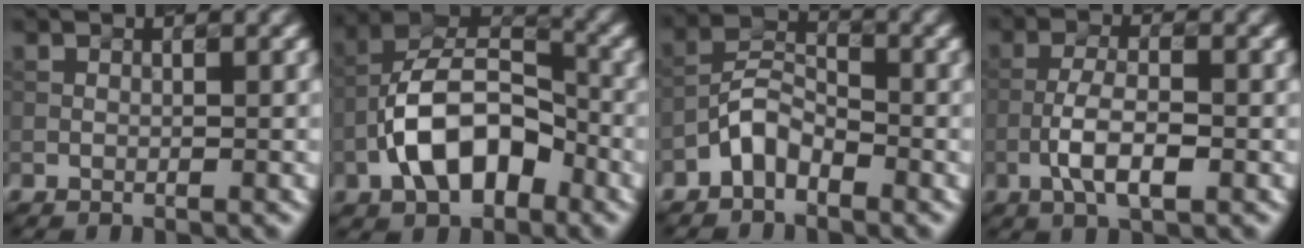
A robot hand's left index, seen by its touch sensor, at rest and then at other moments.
{"total": 8.7, "force": [-3.5, 4.7, 6.4], "torque": [-0.112, 0.017, -0.068]}
{"total": 3.2, "force": [-2.1, 1.7, 1.7], "torque": [-0.029, 0.016, -0.049]}
{"total": 4.1, "force": [-1.6, 1.4, 3.6], "torque": [-0.070, 0.002, -0.033]}